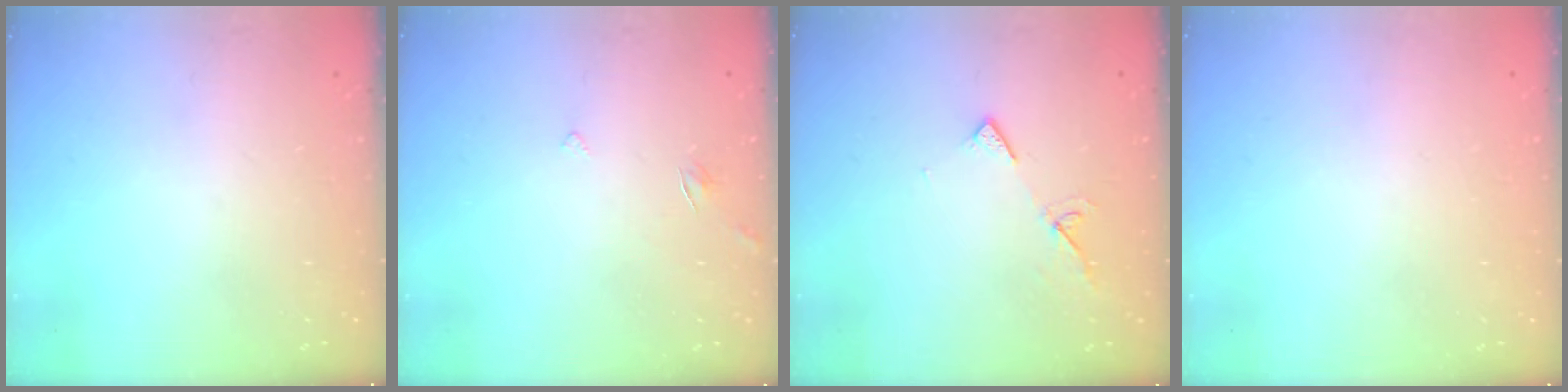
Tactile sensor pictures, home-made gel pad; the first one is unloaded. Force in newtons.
{"total": 2.8, "press": 2.8, "slide": 0.3}
{"total": 5.8, "press": 5.8, "slide": 0.6}
{"total": 1.9, "press": 1.9, "slide": 0.1}